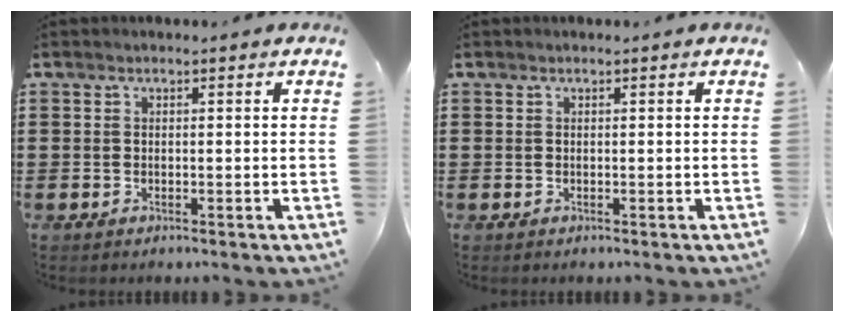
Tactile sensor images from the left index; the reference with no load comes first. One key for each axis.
{"total": 0.0}